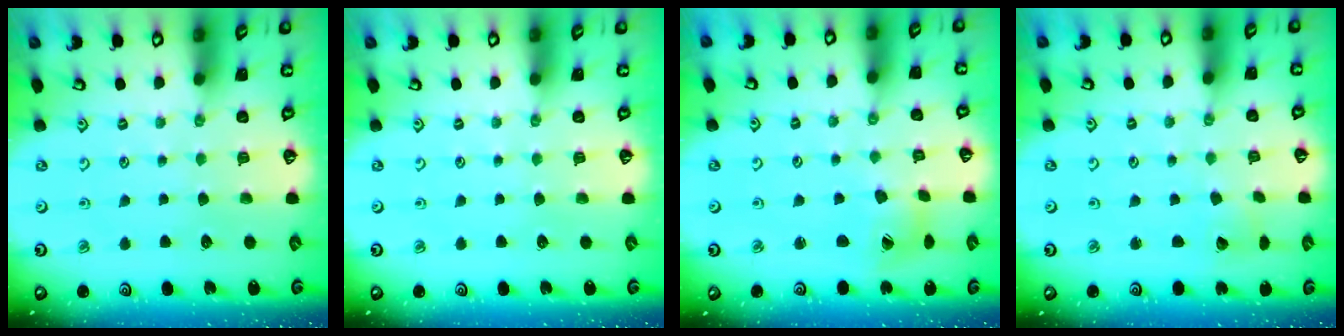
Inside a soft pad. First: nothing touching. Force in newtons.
{"total": 0.0}
{"total": 6.1, "press": 6.0, "slide": 0.6}
{"total": 2.6, "press": 2.5, "slide": 0.3}